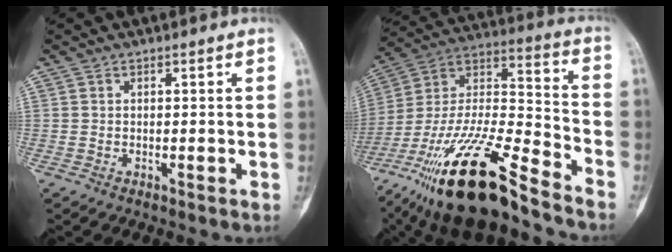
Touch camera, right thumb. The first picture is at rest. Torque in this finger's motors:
{"motor_torque": [3.58, 1.43, 1.27, -1.50, 0.71]}